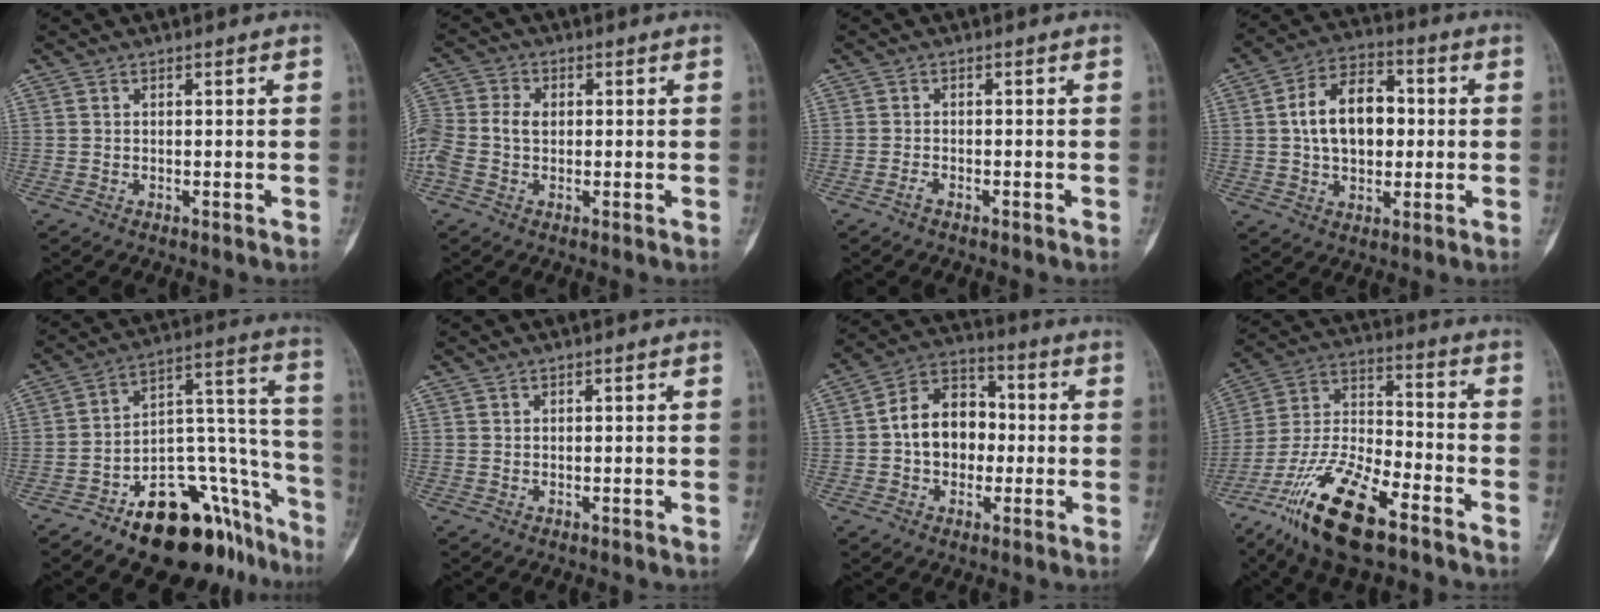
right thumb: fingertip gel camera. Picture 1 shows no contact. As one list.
[{"total": 9.2, "force": [-0.5, 6.6, 6.4], "torque": [-0.177, 0.020, -0.011]}, {"total": 1.1, "force": [-0.9, 0.3, 0.6], "torque": [-0.015, 0.002, -0.018]}, {"total": 13.0, "force": [0.9, 8.4, 9.9], "torque": [-0.140, 0.021, 0.009]}, {"total": 24.2, "force": [-14.5, 11.5, 15.5], "torque": [-0.118, 0.136, -0.209]}, {"total": 0.0}, {"total": 11.8, "force": [-0.5, 8.9, 7.6], "torque": [-0.086, 0.035, -0.018]}, {"total": 18.9, "force": [-12.0, 6.2, 13.3], "torque": [-0.265, 0.057, -0.222]}]